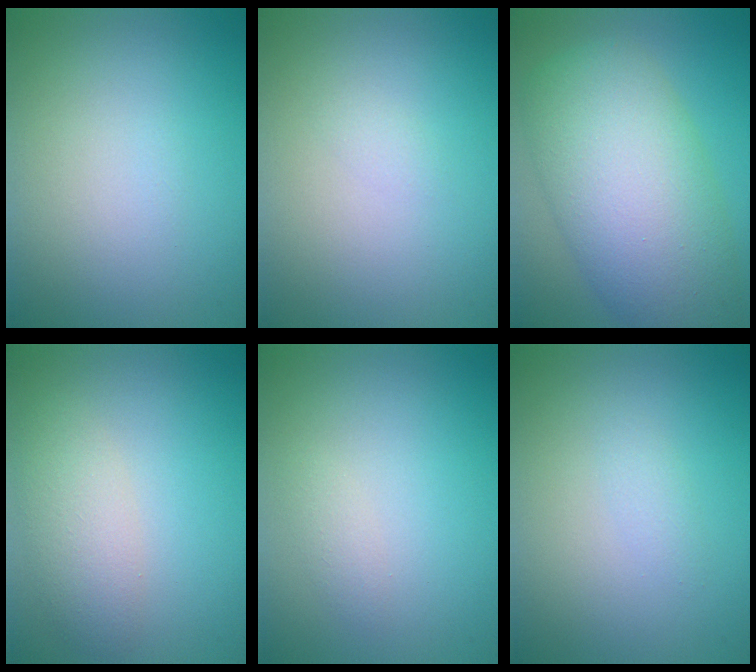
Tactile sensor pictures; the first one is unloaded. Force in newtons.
{"total": 0.5, "press": 0.5, "slide": 0.1}
{"total": 10.6, "press": 10.6, "slide": 0.4}
{"total": 3.0, "press": 3.0, "slide": 0.1}
{"total": 0.8, "press": 0.8, "slide": 0.0}
{"total": 0.9, "press": 0.9, "slide": 0.1}